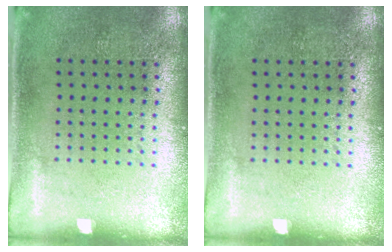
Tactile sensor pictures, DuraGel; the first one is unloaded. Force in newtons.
{"total": 0.0}